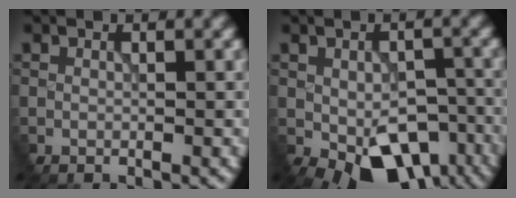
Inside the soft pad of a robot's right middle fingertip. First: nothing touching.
{"total": 10.5, "force": [-5.2, 5.7, 7.2], "torque": [-0.115, -0.033, -0.066]}